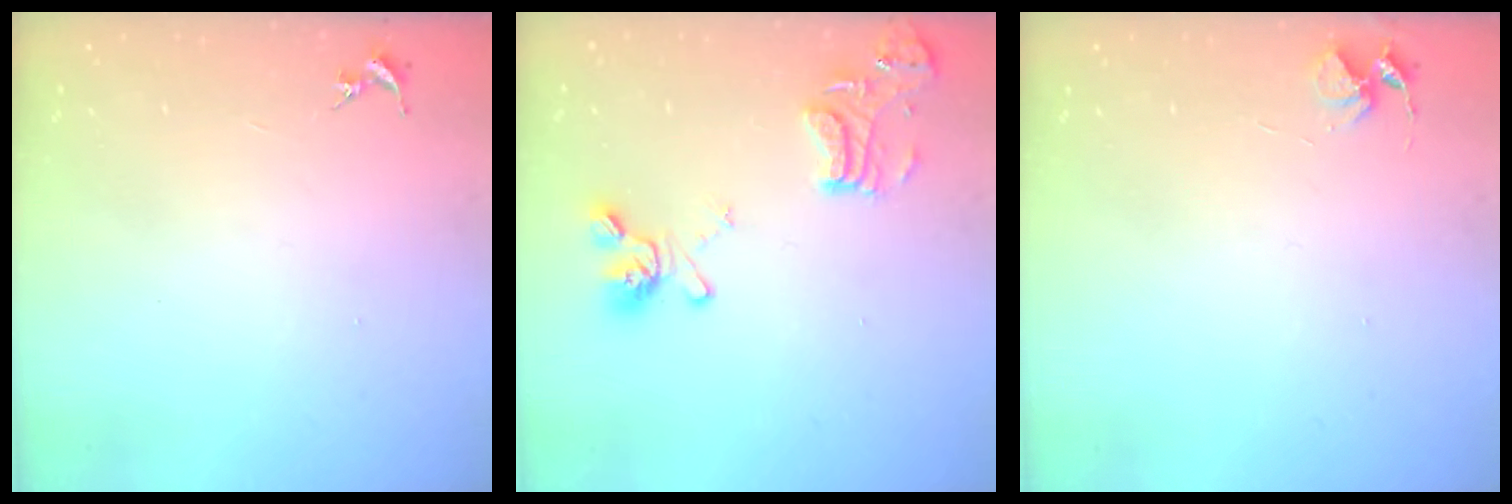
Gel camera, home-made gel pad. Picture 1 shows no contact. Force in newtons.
{"total": 14.4, "press": 14.2, "slide": 2.0}
{"total": 5.1, "press": 5.0, "slide": 0.4}